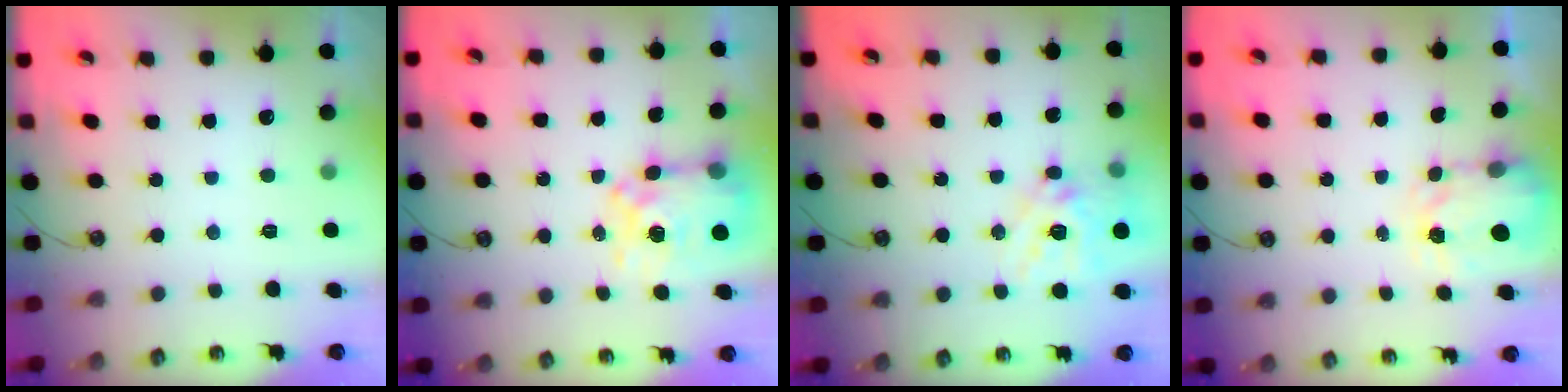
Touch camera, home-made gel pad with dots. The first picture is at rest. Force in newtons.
{"total": 10.0, "press": 10.0, "slide": 0.9}
{"total": 15.6, "press": 15.5, "slide": 1.4}
{"total": 3.6, "press": 3.5, "slide": 0.5}